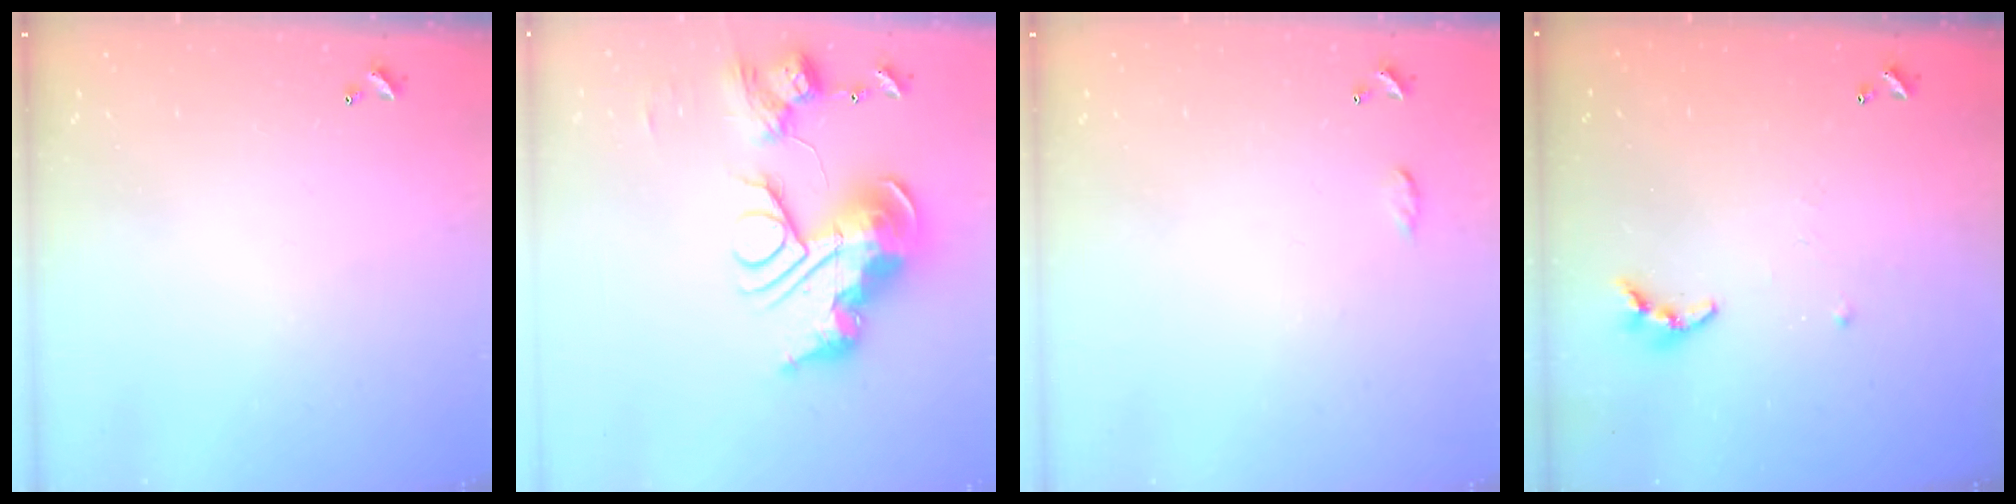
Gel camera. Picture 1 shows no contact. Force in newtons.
{"total": 0.7, "press": 0.7, "slide": 0.0}
{"total": 4.7, "press": 4.7, "slide": 0.6}
{"total": 6.4, "press": 6.4, "slide": 0.5}